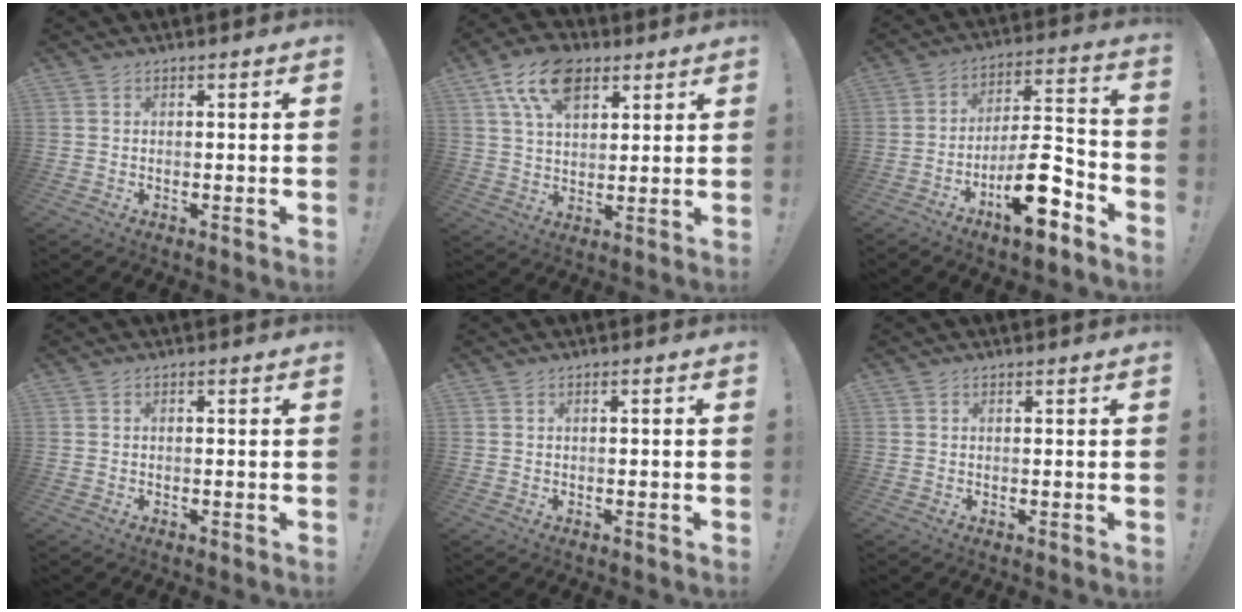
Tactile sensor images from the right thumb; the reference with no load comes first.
{"total": 14.0, "force": [7.4, 8.3, 8.5], "torque": [-0.138, -0.024, 0.138]}
{"total": 13.4, "force": [-7.2, 4.0, 10.5], "torque": [-0.172, 0.039, -0.117]}
{"total": 0.6, "force": [-0.5, 0.2, 0.2], "torque": [-0.004, 0.001, -0.008]}
{"total": 0.9, "force": [-0.6, -0.1, 0.7], "torque": [-0.010, 0.000, -0.012]}
{"total": 0.0}